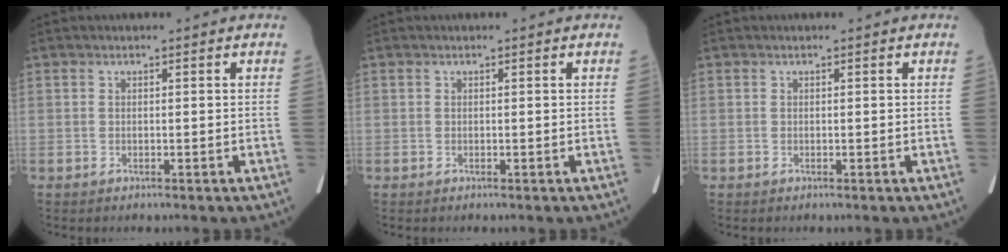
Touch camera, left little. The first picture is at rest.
{"total": 0.0}
{"total": 0.0}